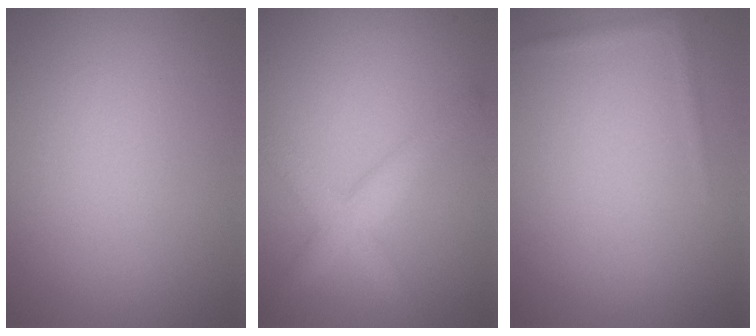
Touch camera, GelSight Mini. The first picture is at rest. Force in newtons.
{"total": 3.2, "press": 3.2, "slide": 0.1}
{"total": 0.6, "press": 0.6, "slide": 0.1}